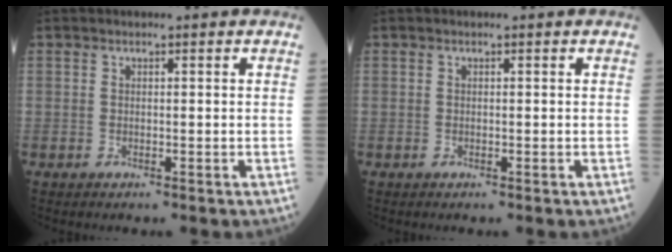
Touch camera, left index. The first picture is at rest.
{"total": 0.0}